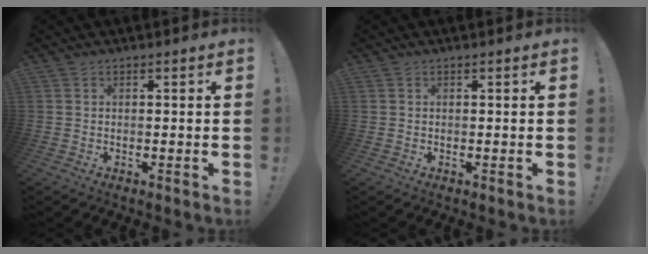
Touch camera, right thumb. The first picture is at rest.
{"total": 0.0}